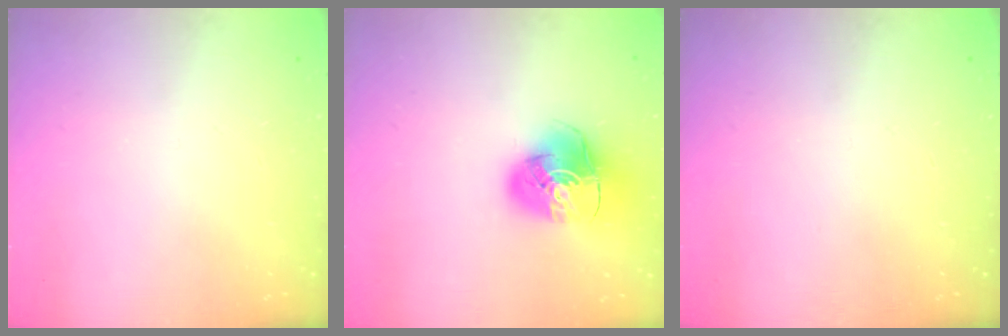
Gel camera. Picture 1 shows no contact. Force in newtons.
{"total": 12.2, "press": 12.1, "slide": 1.6}
{"total": 0.0}